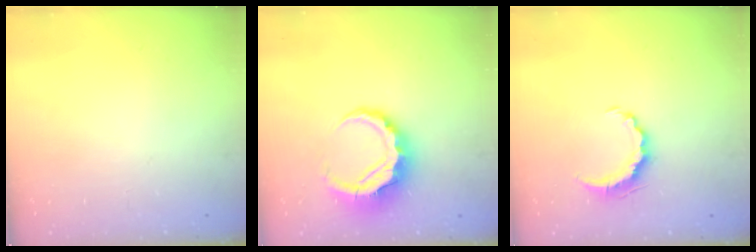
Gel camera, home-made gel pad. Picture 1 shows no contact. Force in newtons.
{"total": 9.1, "press": 9.0, "slide": 1.5}
{"total": 6.7, "press": 6.7, "slide": 0.6}